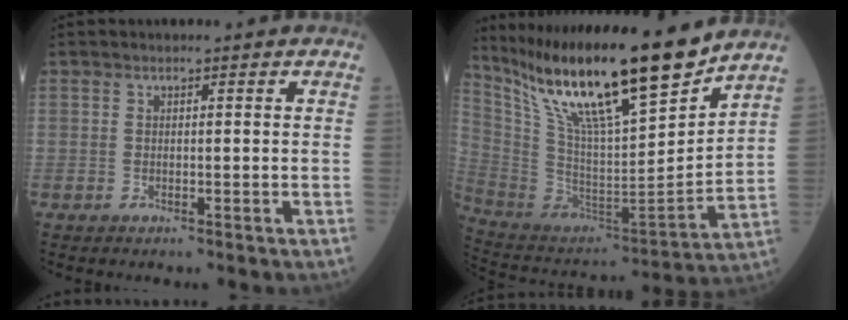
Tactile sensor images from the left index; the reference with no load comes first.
{"total": 22.4, "force": [17.3, 1.9, 14.1], "torque": [-0.247, -0.007, 0.315]}